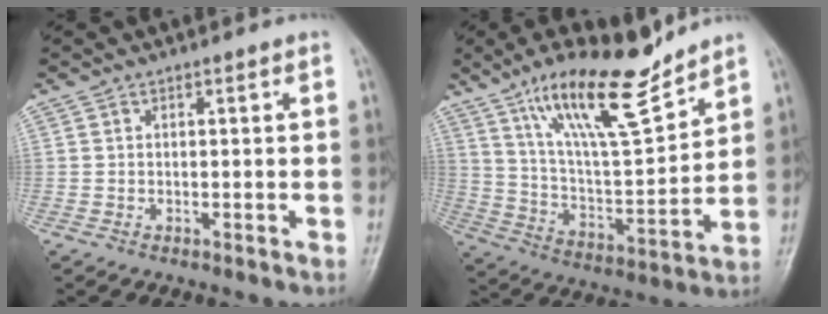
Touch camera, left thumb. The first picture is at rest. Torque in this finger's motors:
{"motor_torque": [0.24, 0.27, 1.56, -1.21, 0.15]}